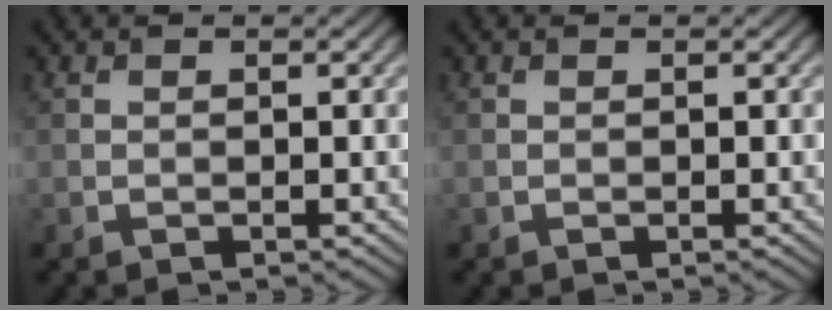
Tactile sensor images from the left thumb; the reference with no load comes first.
{"total": 0.0}